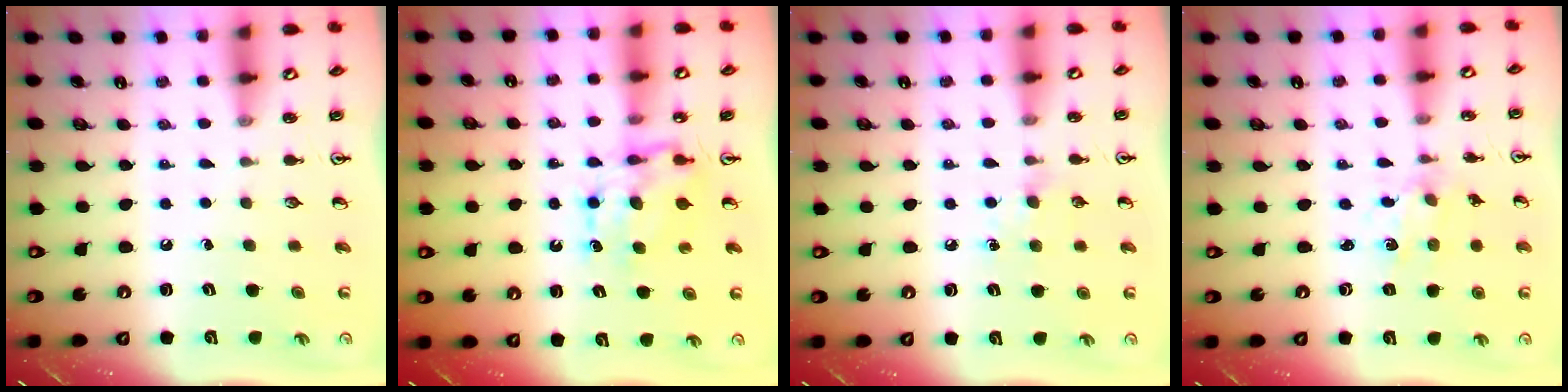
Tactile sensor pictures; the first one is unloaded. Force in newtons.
{"total": 6.8, "press": 6.8, "slide": 0.5}
{"total": 5.5, "press": 5.5, "slide": 0.4}
{"total": 1.9, "press": 1.9, "slide": 0.2}